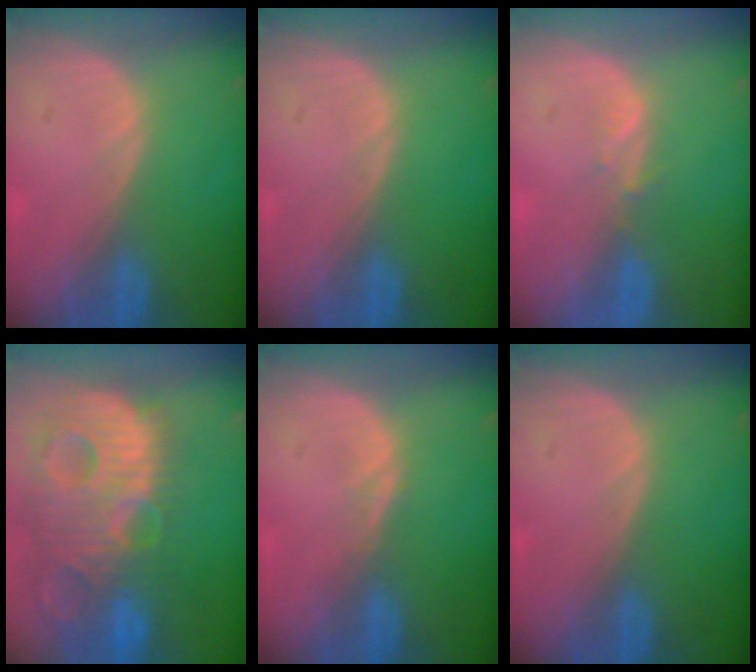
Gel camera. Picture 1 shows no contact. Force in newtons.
{"total": 0.0}
{"total": 1.4, "press": 1.2, "slide": 0.6}
{"total": 14.0, "press": 12.1, "slide": 7.2}
{"total": 1.0, "press": 1.0, "slide": 0.1}
{"total": 0.0}